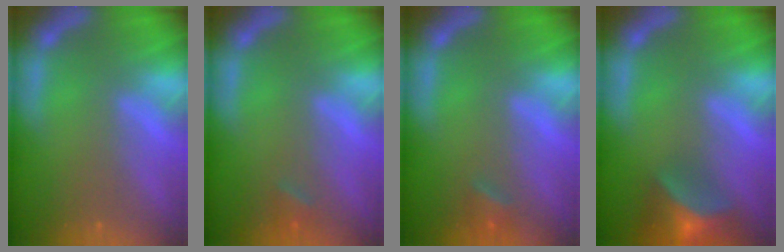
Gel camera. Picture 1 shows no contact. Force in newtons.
{"total": 1.4}
{"total": 1.9}
{"total": 8.0}